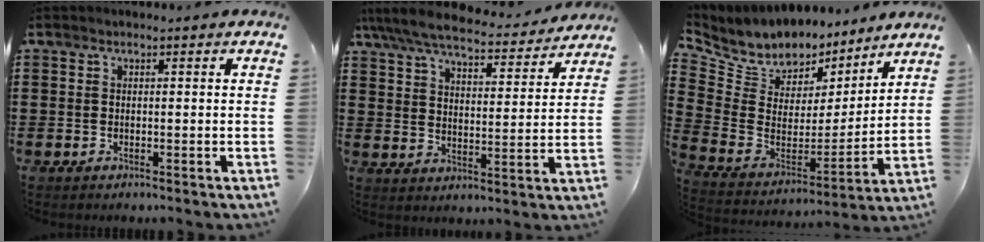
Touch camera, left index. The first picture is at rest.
{"total": 7.1, "force": [6.5, 0.8, 2.8], "torque": [-0.083, -0.036, 0.112]}
{"total": 7.0, "force": [6.0, 3.7, 0.7], "torque": [-0.061, -0.050, 0.109]}